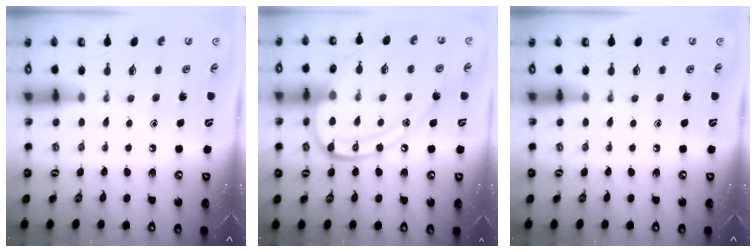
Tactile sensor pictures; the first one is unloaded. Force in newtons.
{"total": 15.1, "press": 15.0, "slide": 1.5}
{"total": 0.0}